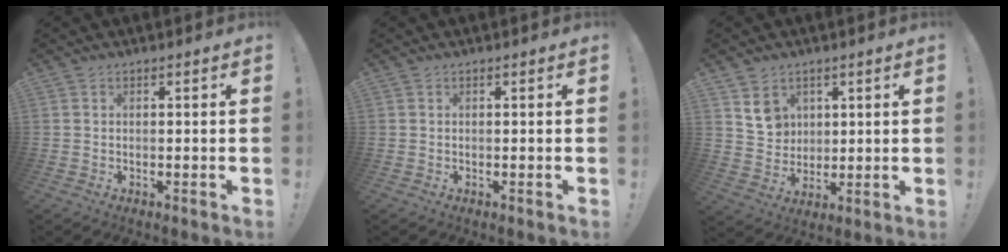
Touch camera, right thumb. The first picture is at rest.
{"total": 0.0}
{"total": 8.3, "force": [4.6, 6.7, 1.9], "torque": [-0.017, -0.029, 0.091]}